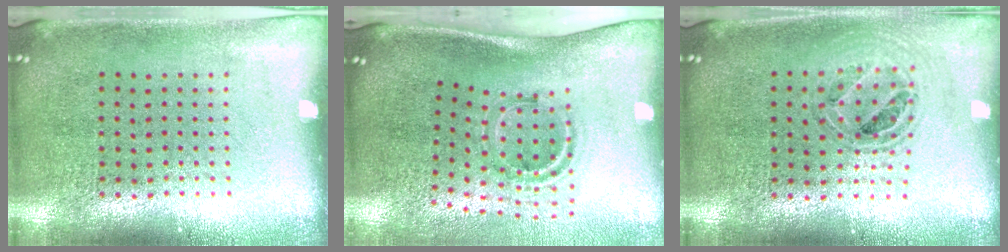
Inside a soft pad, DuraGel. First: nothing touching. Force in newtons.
{"total": 1.4, "press": 1.0, "slide": 1.0}
{"total": 0.7, "press": 0.7, "slide": 0.2}